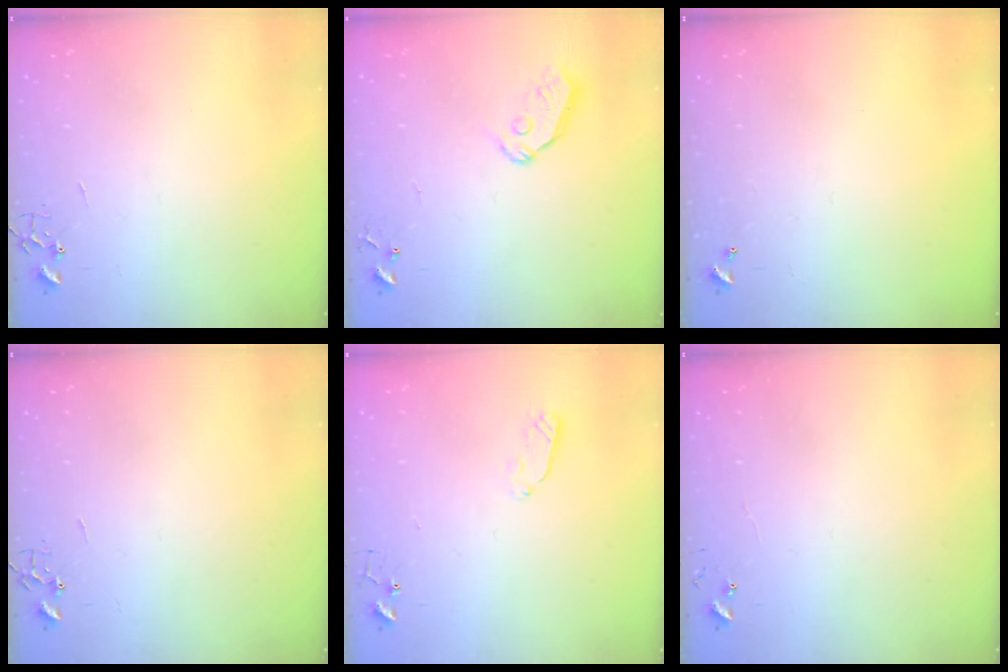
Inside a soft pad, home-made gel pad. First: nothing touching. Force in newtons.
{"total": 6.8, "press": 6.8, "slide": 0.7}
{"total": 0.0}
{"total": 0.0}
{"total": 4.5, "press": 4.5, "slide": 0.4}
{"total": 4.7, "press": 4.7, "slide": 0.5}